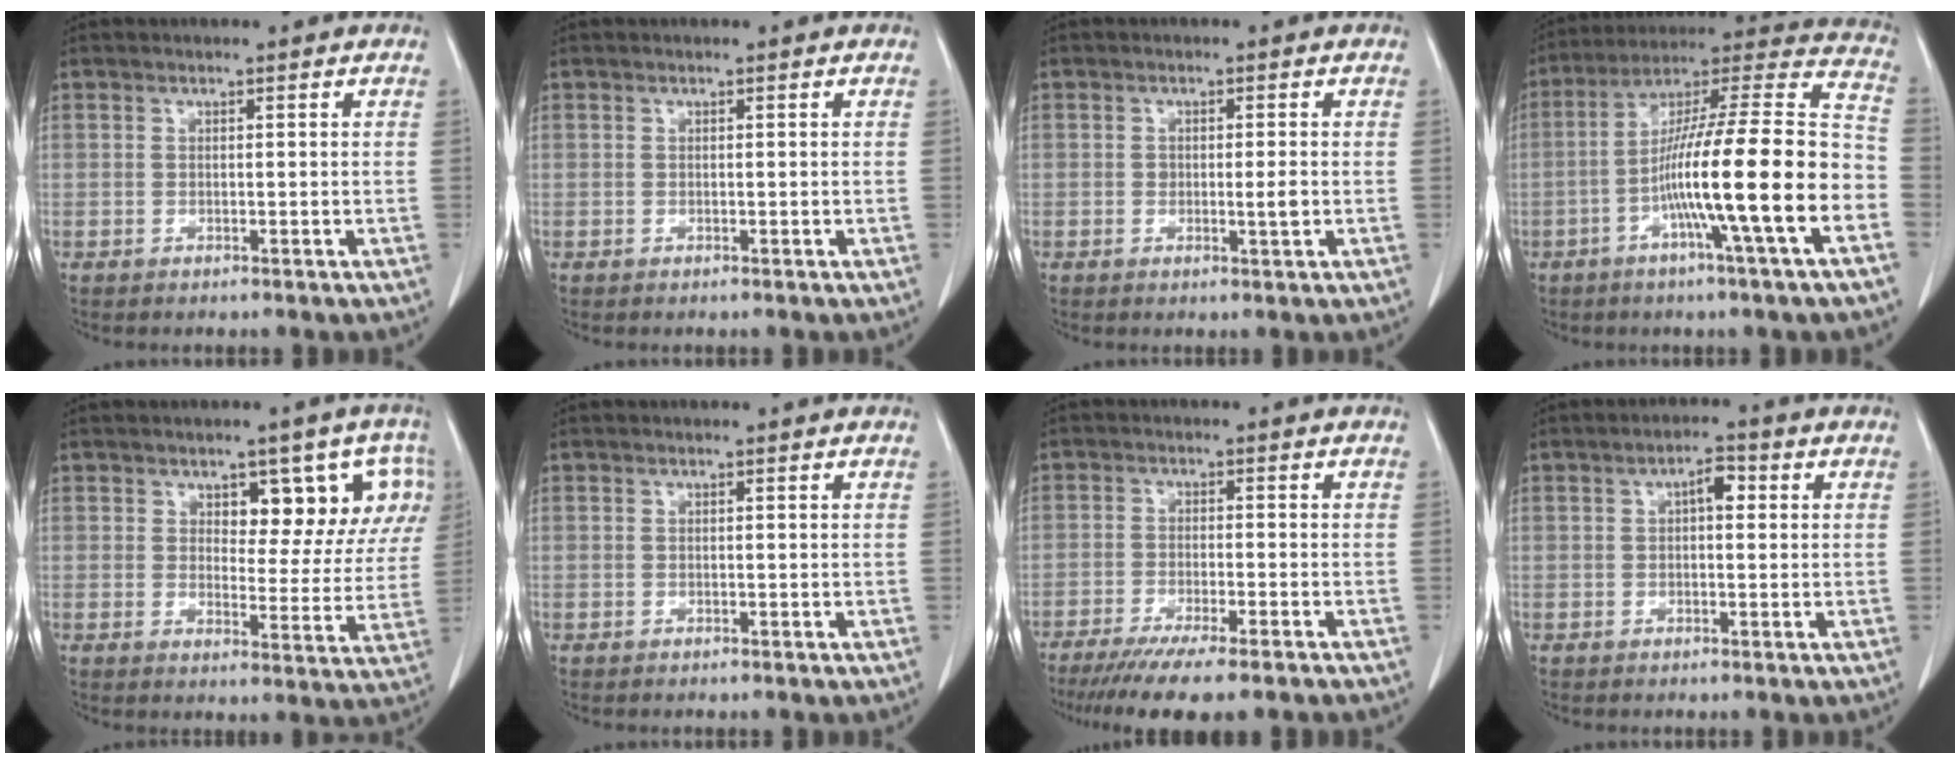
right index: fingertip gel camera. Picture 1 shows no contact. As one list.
[{"total": 0.0}, {"total": 2.3, "force": [-0.3, 0.6, 2.3], "torque": [-0.038, -0.002, -0.003]}, {"total": 21.5, "force": [-6.6, -0.2, 20.5], "torque": [-0.305, 0.003, -0.117]}, {"total": 9.3, "force": [4.3, 4.8, 6.7], "torque": [-0.058, 0.016, 0.056]}, {"total": 0.0}, {"total": 12.3, "force": [-9.9, 1.0, 7.3], "torque": [-0.099, -0.028, -0.149]}, {"total": 3.0, "force": [0.7, 1.3, 2.7], "torque": [-0.042, 0.012, 0.008]}]